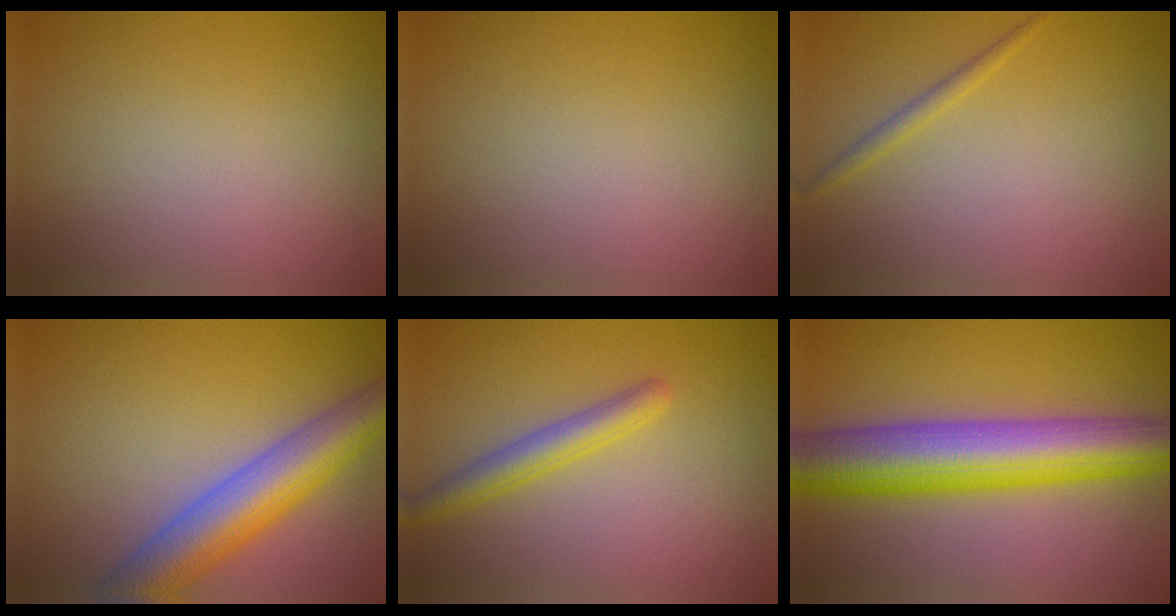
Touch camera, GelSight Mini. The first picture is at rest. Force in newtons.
{"total": 0.0}
{"total": 1.0, "press": 1.0, "slide": 0.1}
{"total": 8.1, "press": 8.1, "slide": 0.3}
{"total": 2.8, "press": 2.8, "slide": 0.2}
{"total": 10.6, "press": 10.6, "slide": 0.2}